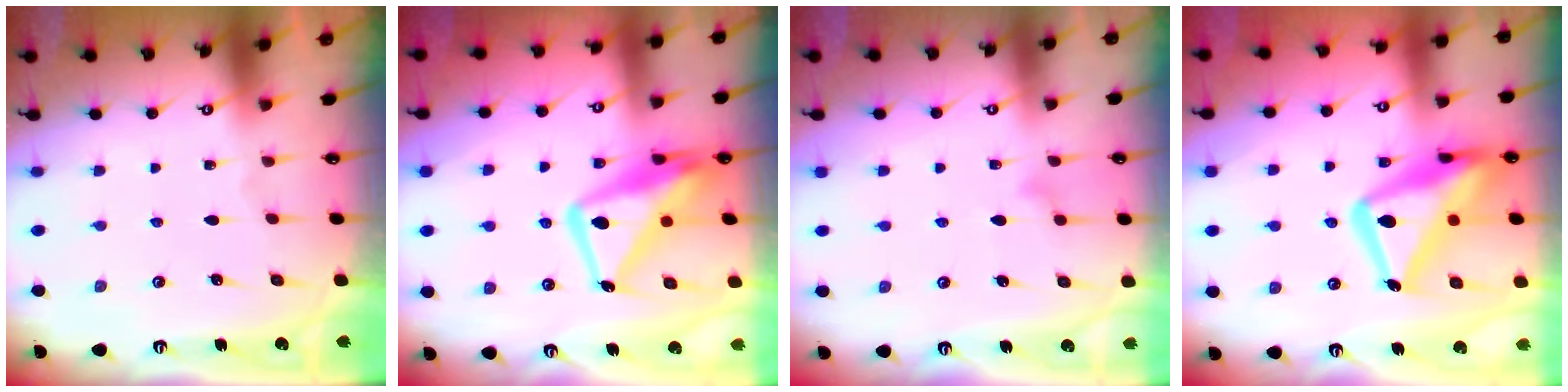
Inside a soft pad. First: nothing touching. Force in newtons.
{"total": 16.6, "press": 16.5, "slide": 1.5}
{"total": 8.4, "press": 8.4, "slide": 0.5}
{"total": 22.2, "press": 22.2, "slide": 1.8}